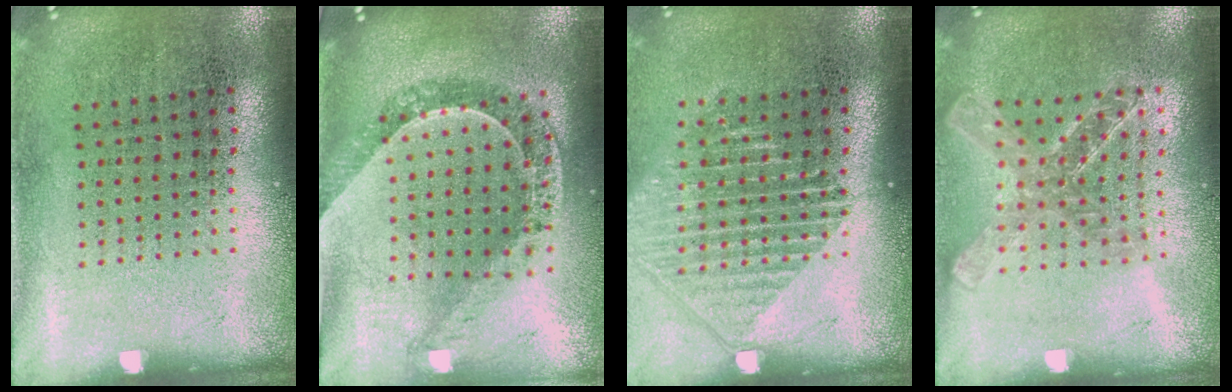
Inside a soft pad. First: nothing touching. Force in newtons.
{"total": 1.1, "press": 1.1, "slide": 0.2}
{"total": 1.4, "press": 1.3, "slide": 0.6}
{"total": 1.6, "press": 1.4, "slide": 0.7}